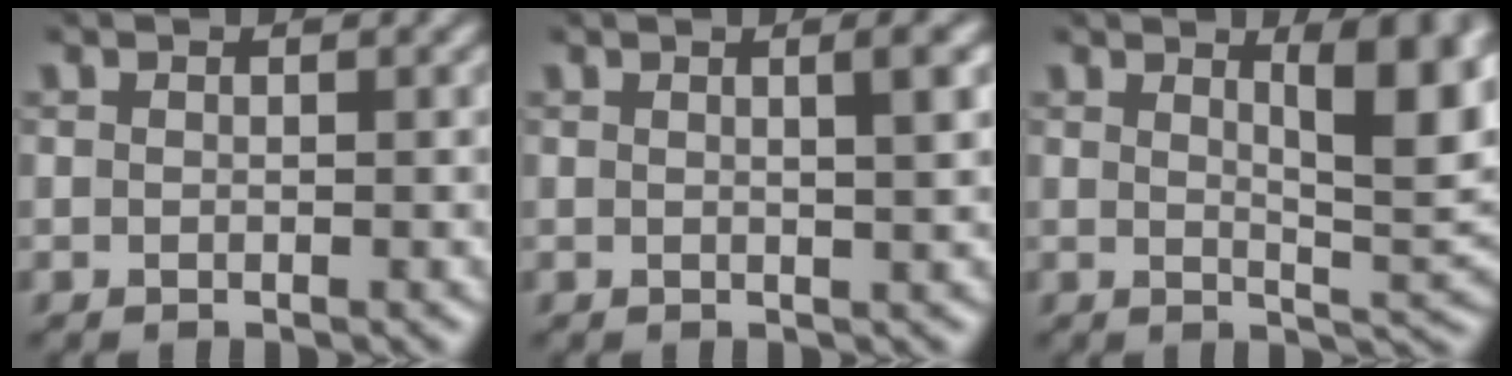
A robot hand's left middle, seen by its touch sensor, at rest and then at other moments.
{"total": 2.6, "force": [0.7, 0.7, 2.4], "torque": [-0.023, 0.008, 0.004]}
{"total": 6.9, "force": [2.6, 1.8, 6.1], "torque": [-0.069, -0.005, 0.040]}